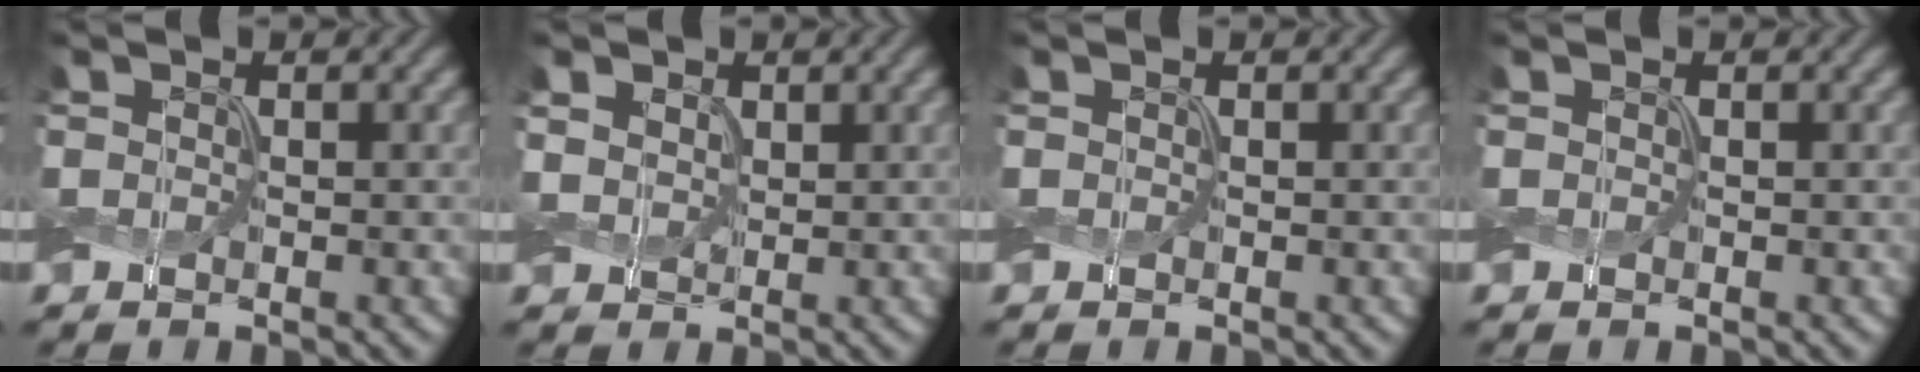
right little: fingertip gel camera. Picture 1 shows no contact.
{"total": 2.2, "force": [0.7, 1.7, 1.1], "torque": [-0.032, -0.004, 0.010]}
{"total": 0.0}
{"total": 0.0}